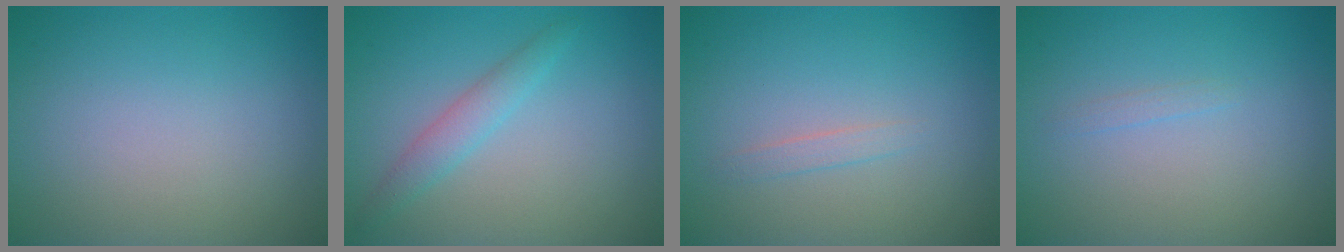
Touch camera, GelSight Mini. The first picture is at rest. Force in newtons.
{"total": 2.0, "press": 2.0, "slide": 0.1}
{"total": 0.9, "press": 0.9, "slide": 0.0}
{"total": 0.5, "press": 0.5, "slide": 0.1}